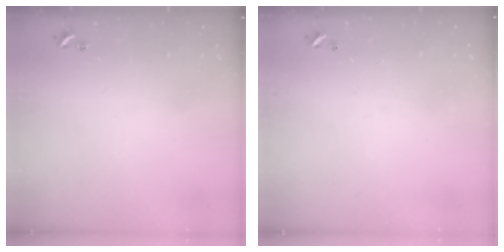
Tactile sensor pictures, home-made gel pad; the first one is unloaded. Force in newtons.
{"total": 2.9, "press": 2.9, "slide": 0.1}